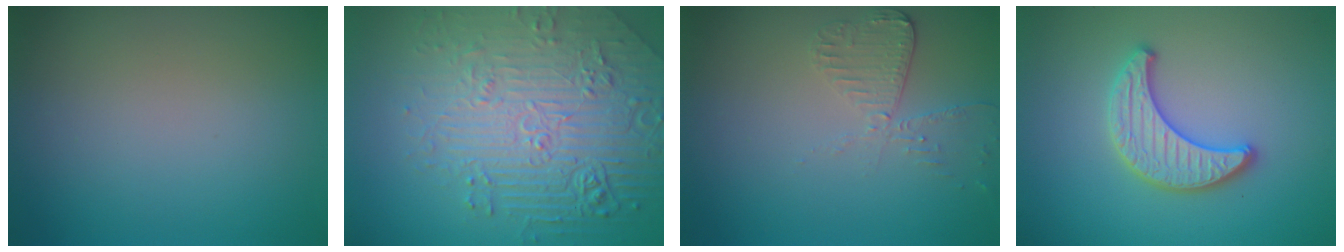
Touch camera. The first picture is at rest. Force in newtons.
{"total": 7.6, "press": 5.9, "slide": 4.7}
{"total": 2.7, "press": 2.4, "slide": 1.2}
{"total": 3.4, "press": 3.4, "slide": 0.5}